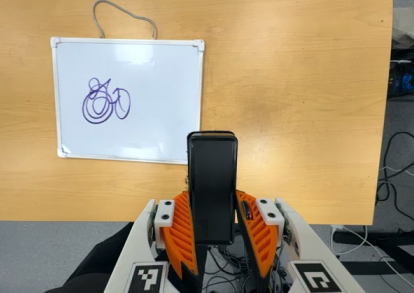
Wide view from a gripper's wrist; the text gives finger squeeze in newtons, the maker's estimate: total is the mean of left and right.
{"total": 4.2, "left": 2.9, "right": 5.5}